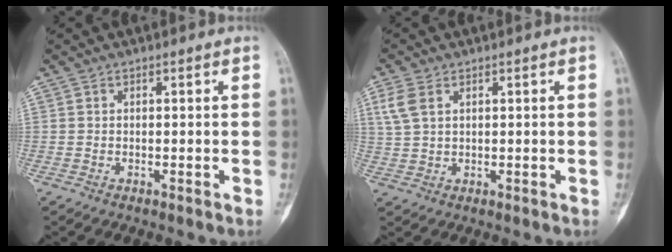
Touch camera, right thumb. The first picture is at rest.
{"total": 4.5, "force": [1.9, 2.7, 3.1], "torque": [-0.077, 0.004, 0.044]}